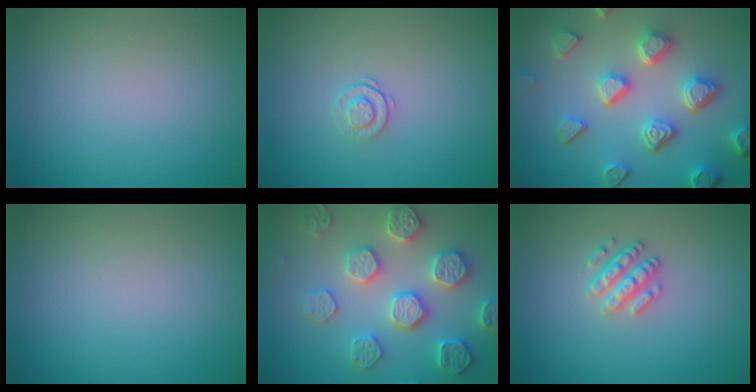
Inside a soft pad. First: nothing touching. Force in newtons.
{"total": 1.2, "press": 0.9, "slide": 0.8}
{"total": 6.6, "press": 5.3, "slide": 3.9}
{"total": 0.0}
{"total": 5.6, "press": 5.5, "slide": 1.2}
{"total": 2.5, "press": 2.4, "slide": 0.8}